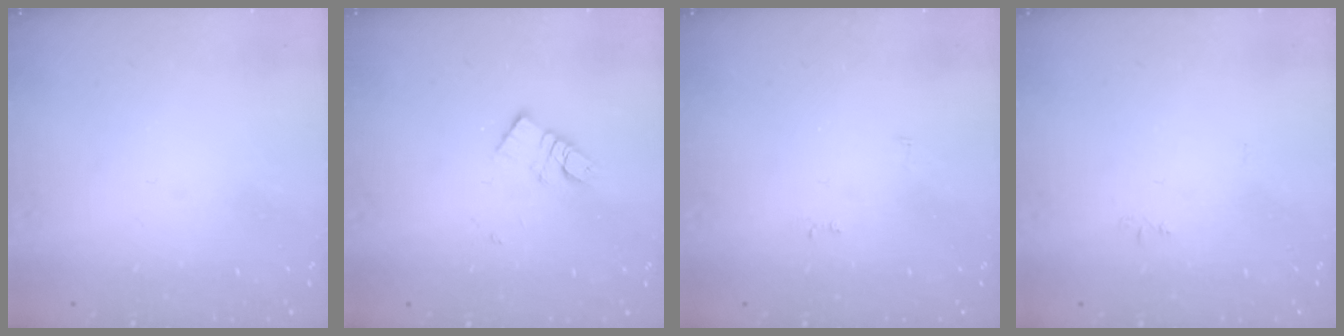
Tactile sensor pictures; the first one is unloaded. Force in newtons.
{"total": 8.1, "press": 8.1, "slide": 0.4}
{"total": 4.5, "press": 4.5, "slide": 0.5}
{"total": 4.3, "press": 4.3, "slide": 0.6}